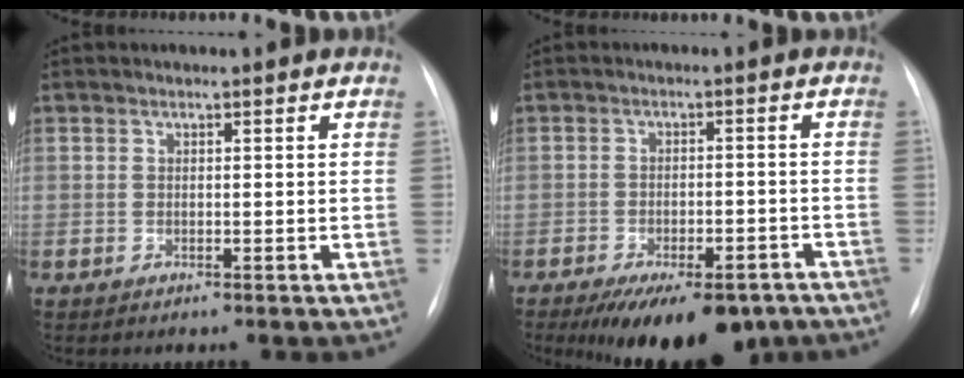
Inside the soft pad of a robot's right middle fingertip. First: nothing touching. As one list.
[{"total": 13.9, "force": [-10.2, 5.4, 7.6], "torque": [-0.099, -0.005, -0.140]}]